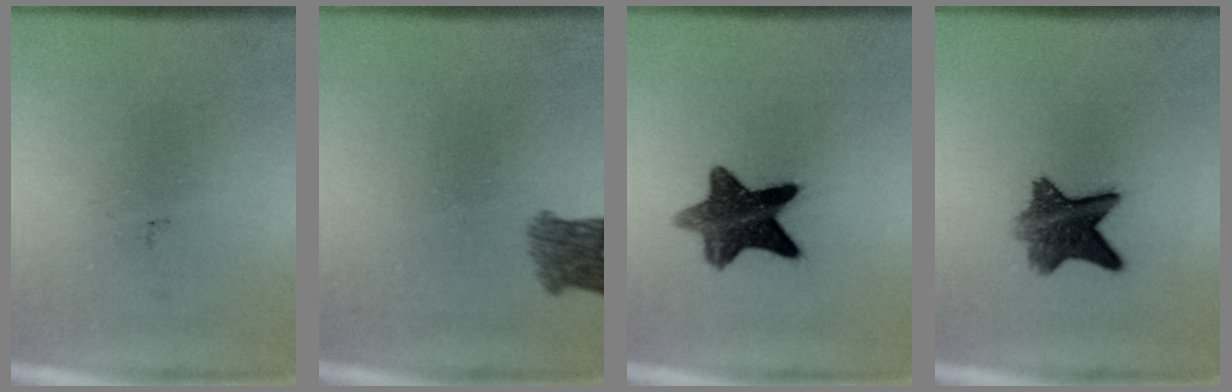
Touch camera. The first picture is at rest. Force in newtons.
{"total": 3.6}
{"total": 10.1}
{"total": 7.5}